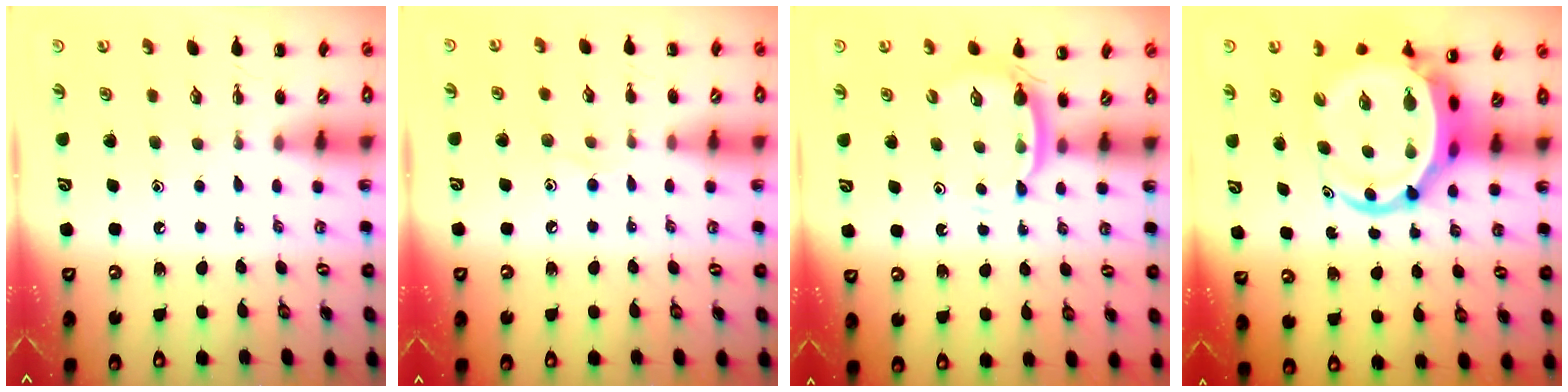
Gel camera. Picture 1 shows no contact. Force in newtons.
{"total": 5.7, "press": 5.4, "slide": 1.9}
{"total": 5.5, "press": 5.5, "slide": 0.7}
{"total": 8.5, "press": 8.2, "slide": 2.2}